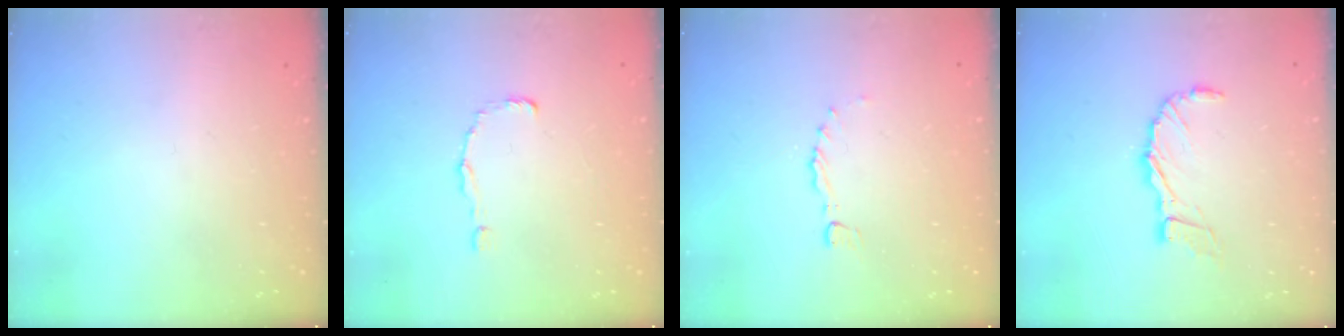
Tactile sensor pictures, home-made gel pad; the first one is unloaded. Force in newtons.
{"total": 1.5, "press": 1.5, "slide": 0.1}
{"total": 0.0}
{"total": 9.3, "press": 9.3, "slide": 0.8}